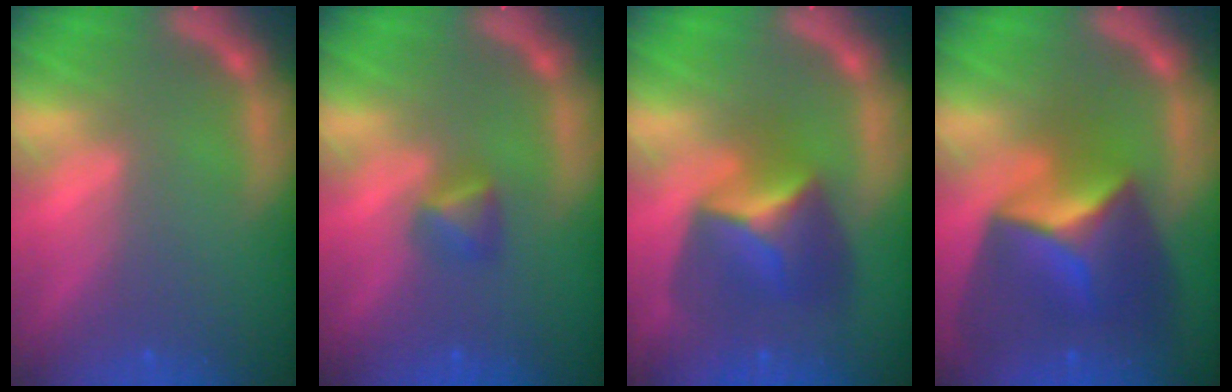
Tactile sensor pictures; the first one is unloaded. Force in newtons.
{"total": 1.9}
{"total": 6.4}
{"total": 9.4}